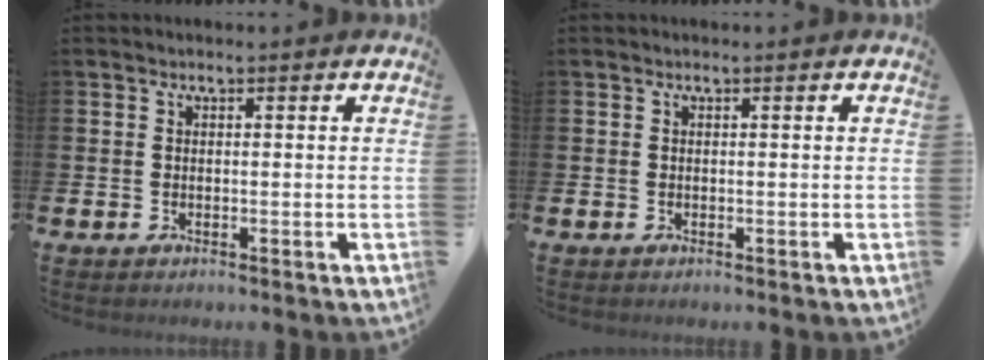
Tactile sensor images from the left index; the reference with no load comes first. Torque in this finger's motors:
{"motor_torque": [0.00, 0.00, 0.00, 0.00]}